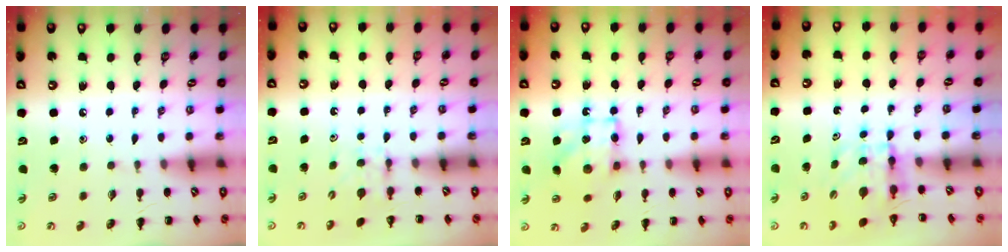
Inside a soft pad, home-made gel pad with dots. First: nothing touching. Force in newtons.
{"total": 3.5, "press": 3.2, "slide": 1.4}
{"total": 10.9, "press": 10.8, "slide": 1.3}
{"total": 4.0, "press": 4.0, "slide": 0.1}